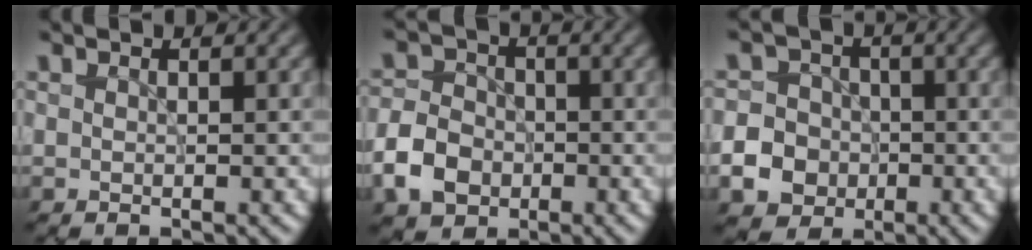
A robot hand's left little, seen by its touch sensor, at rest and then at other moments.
{"total": 4.8, "force": [-1.9, 3.8, 2.4], "torque": [-0.048, 0.002, -0.044]}
{"total": 8.0, "force": [-3.2, 7.1, 1.9], "torque": [-0.041, -0.024, -0.076]}